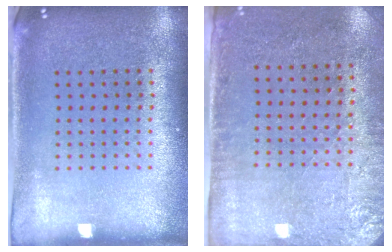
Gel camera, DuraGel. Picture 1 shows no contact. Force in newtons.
{"total": 2.8, "press": 2.3, "slide": 1.6}